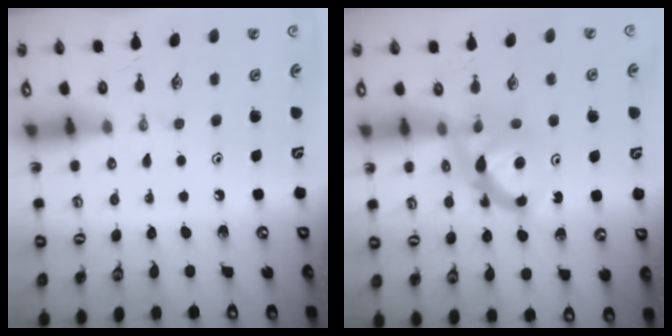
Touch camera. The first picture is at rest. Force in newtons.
{"total": 7.0, "press": 6.9, "slide": 0.5}